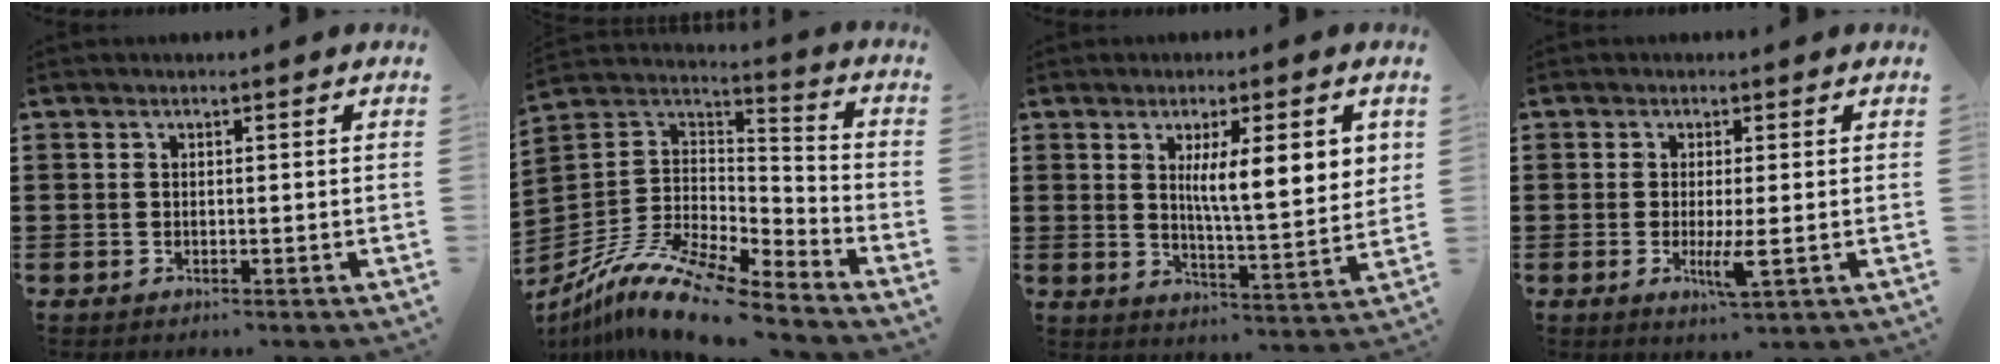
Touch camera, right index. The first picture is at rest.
{"total": 11.8, "force": [-9.6, 2.6, 6.4], "torque": [-0.141, 0.014, -0.193]}
{"total": 9.4, "force": [3.1, 2.0, 8.7], "torque": [-0.146, -0.004, 0.046]}
{"total": 4.1, "force": [-0.9, 0.3, 4.0], "torque": [-0.082, -0.017, -0.019]}